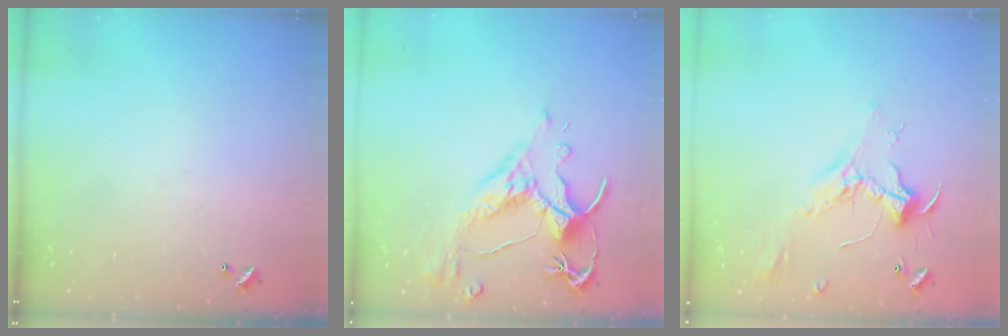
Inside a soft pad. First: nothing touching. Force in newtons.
{"total": 3.5, "press": 3.2, "slide": 1.5}
{"total": 2.4, "press": 2.3, "slide": 0.9}